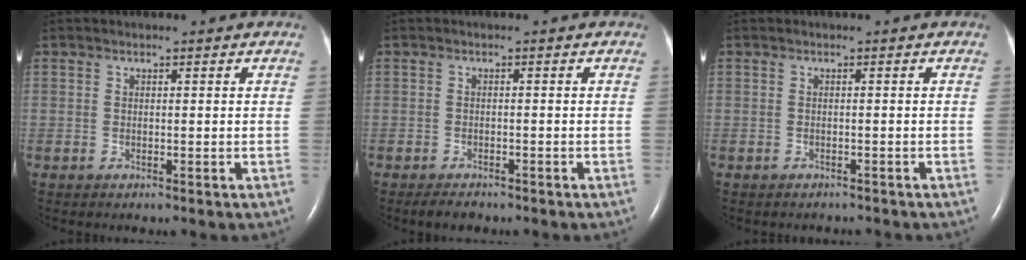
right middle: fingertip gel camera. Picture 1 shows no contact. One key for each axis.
{"total": 2.1, "fx": -1.7, "fy": 0.8, "fz": 0.9, "tx": -0.022, "ty": -0.003, "tz": -0.023}
{"total": 2.3, "fx": -2.1, "fy": 0.8, "fz": 0.5, "tx": -0.016, "ty": -0.003, "tz": -0.022}